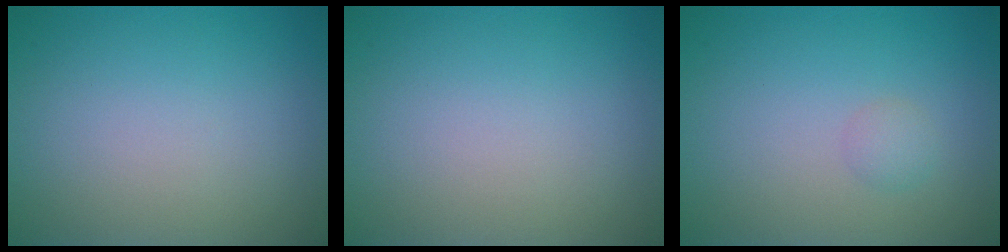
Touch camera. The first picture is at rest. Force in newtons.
{"total": 0.0}
{"total": 1.0, "press": 1.0, "slide": 0.0}